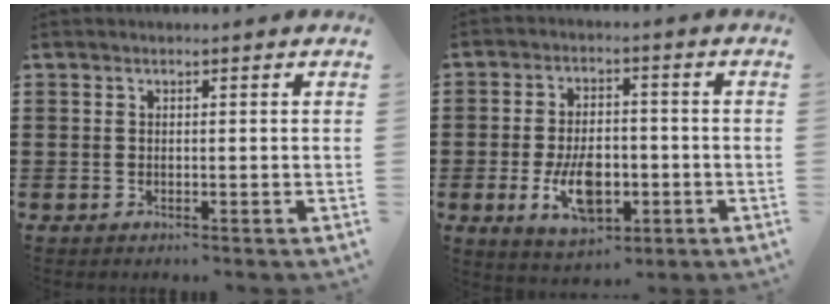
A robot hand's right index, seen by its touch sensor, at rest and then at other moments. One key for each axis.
{"total": 8.9, "fx": -2.6, "fy": 4.9, "fz": 6.9, "tx": -0.132, "ty": -0.005, "tz": -0.050}